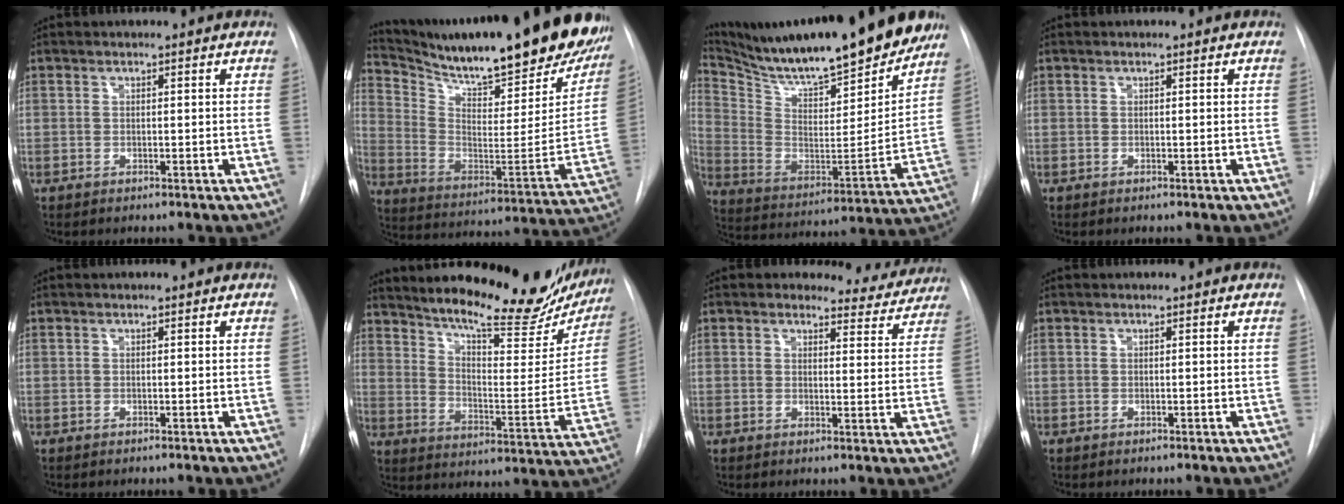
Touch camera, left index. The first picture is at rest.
{"total": 32.3, "force": [26.9, 5.5, 16.9], "torque": [-0.283, -0.082, 0.375]}
{"total": 26.8, "force": [23.2, 3.3, 13.0], "torque": [-0.235, -0.051, 0.353]}
{"total": 0.0}
{"total": 0.0}
{"total": 24.7, "force": [21.4, 5.3, 11.3], "torque": [-0.165, -0.050, 0.280]}
{"total": 6.8, "force": [6.3, 2.5, -0.1], "torque": [0.019, -0.020, 0.058]}
{"total": 0.0}